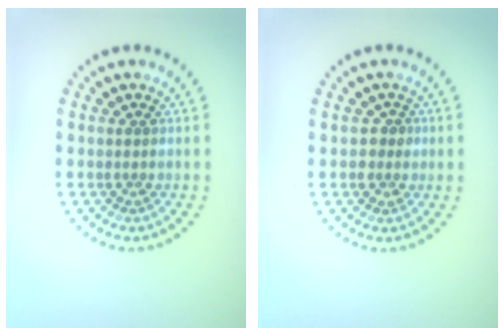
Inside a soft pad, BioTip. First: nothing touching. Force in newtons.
{"total": 1.4, "press": 1.3, "slide": 0.6}